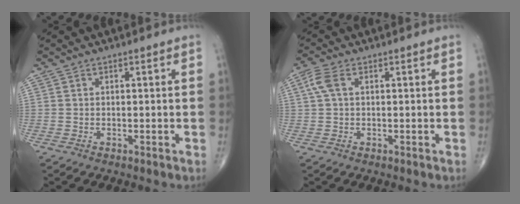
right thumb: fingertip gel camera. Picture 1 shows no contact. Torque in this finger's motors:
{"motor_torque": [-0.15, 0.22, 0.06, -0.05, 0.03]}